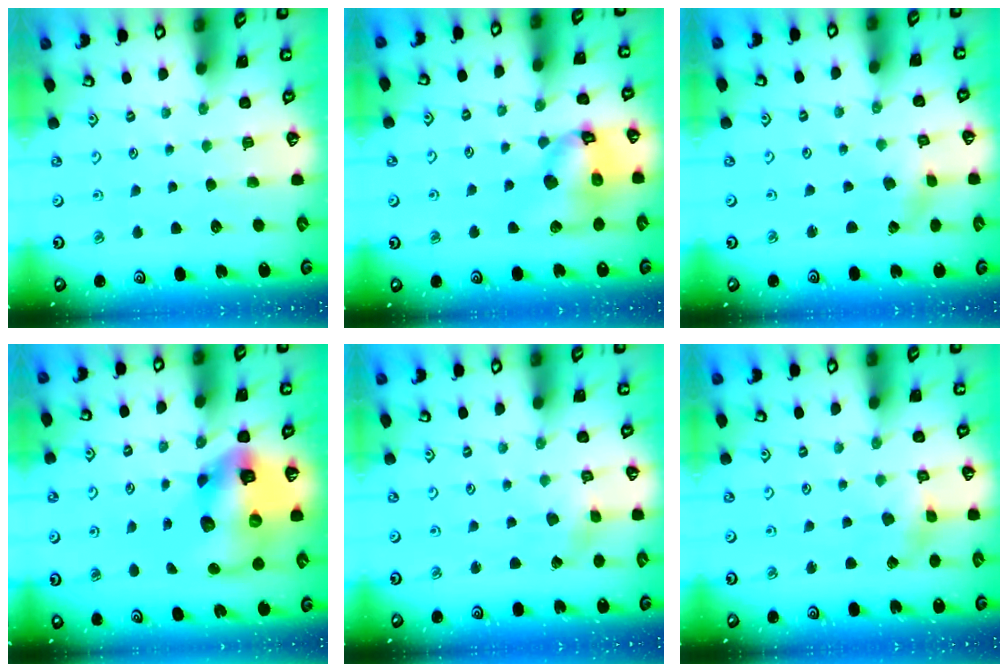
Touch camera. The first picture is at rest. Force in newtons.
{"total": 14.8, "press": 14.7, "slide": 1.7}
{"total": 1.2, "press": 1.2, "slide": 0.2}
{"total": 17.3, "press": 17.1, "slide": 2.6}
{"total": 2.3, "press": 2.3, "slide": 0.2}
{"total": 2.5, "press": 2.5, "slide": 0.3}